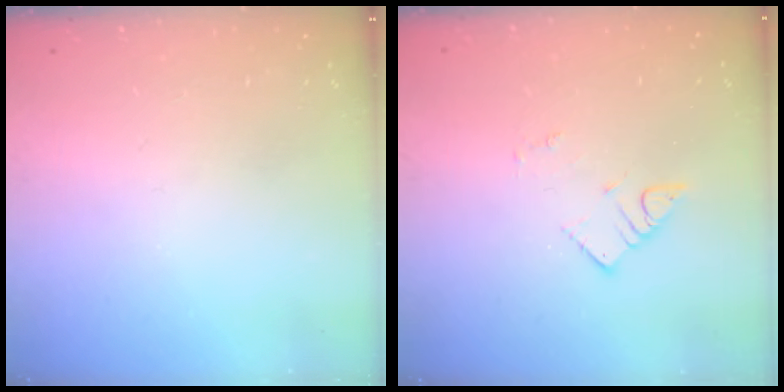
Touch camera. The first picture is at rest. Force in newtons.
{"total": 3.2, "press": 3.2, "slide": 0.1}